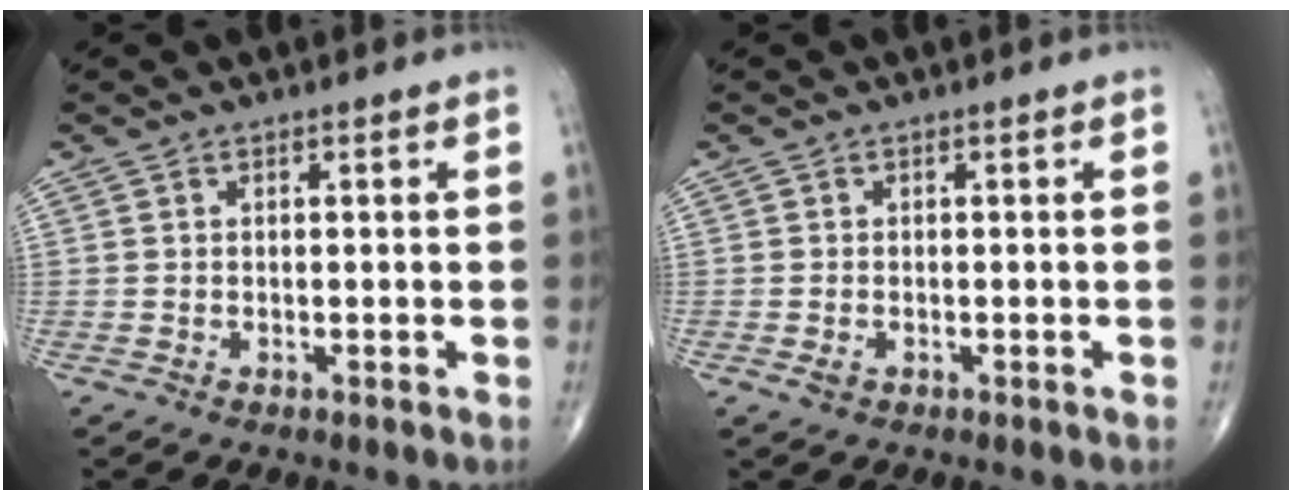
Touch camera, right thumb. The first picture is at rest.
{"total": 1.3, "force": [-0.5, 0.9, 0.8], "torque": [-0.017, 0.000, -0.007]}